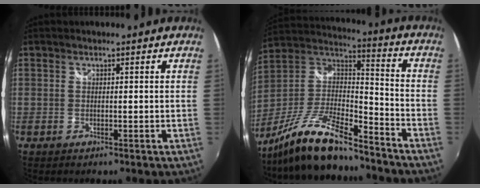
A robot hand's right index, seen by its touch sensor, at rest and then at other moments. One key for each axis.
{"total": 18.7, "fx": -14.4, "fy": 4.5, "fz": 11.0, "tx": -0.234, "ty": -0.019, "tz": -0.262}